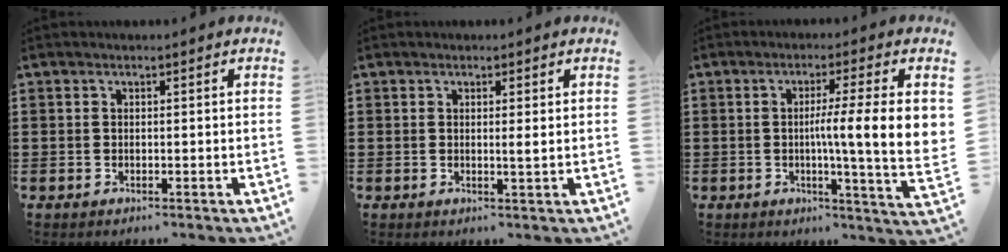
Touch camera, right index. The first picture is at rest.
{"total": 1.3, "force": [0.3, 0.0, 1.3], "torque": [-0.026, 0.000, 0.003]}
{"total": 9.6, "force": [1.1, 0.4, 9.6], "torque": [-0.167, -0.009, 0.015]}